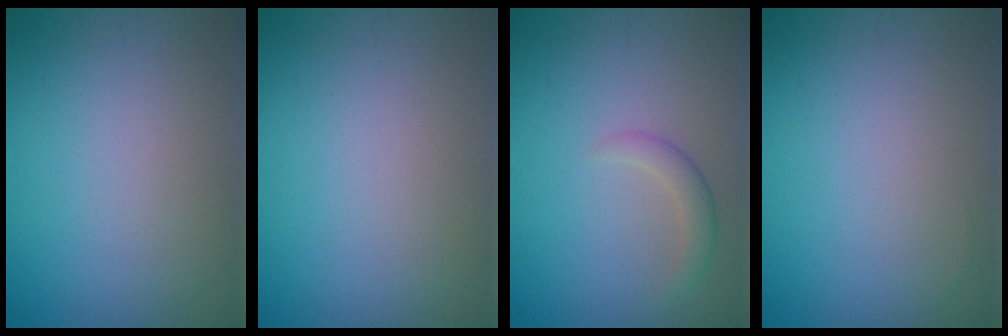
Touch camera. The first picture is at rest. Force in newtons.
{"total": 0.0}
{"total": 1.8, "press": 1.8, "slide": 0.1}
{"total": 0.0}